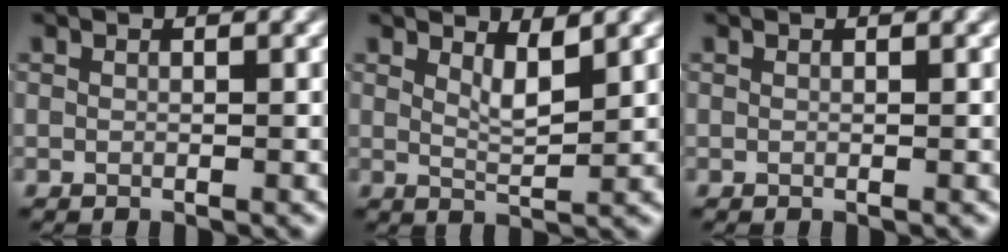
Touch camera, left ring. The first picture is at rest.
{"total": 2.4, "force": [1.4, 0.5, 1.8], "torque": [-0.032, -0.008, 0.027]}
{"total": 0.0}